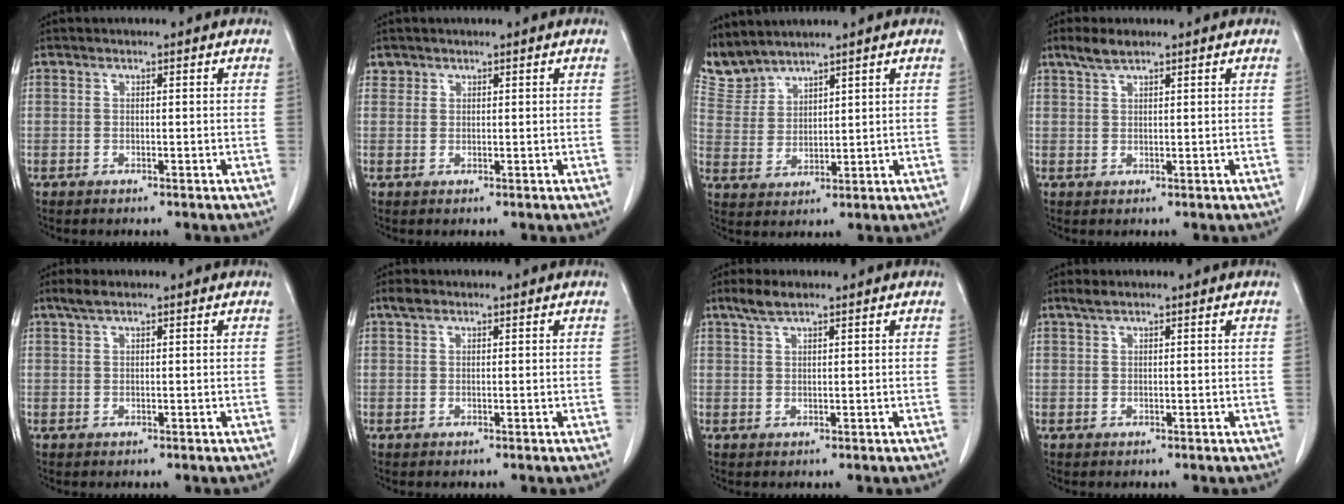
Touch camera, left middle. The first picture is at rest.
{"total": 1.0, "force": [0.8, 0.7, -0.1], "torque": [0.009, 0.006, 0.011]}
{"total": 5.2, "force": [5.1, 0.5, -0.4], "torque": [-0.006, 0.007, 0.120]}
{"total": 2.8, "force": [2.2, 0.6, 1.7], "torque": [-0.041, 0.008, 0.045]}
{"total": 2.0, "force": [1.4, 0.3, 1.3], "torque": [-0.035, 0.012, 0.030]}
{"total": 1.3, "force": [1.0, 0.6, 0.6], "torque": [-0.017, 0.011, 0.018]}
{"total": 2.9, "force": [2.1, 0.6, 1.8], "torque": [-0.044, 0.009, 0.045]}
{"total": 1.3, "force": [1.0, 0.1, 0.8], "torque": [-0.021, 0.009, 0.024]}